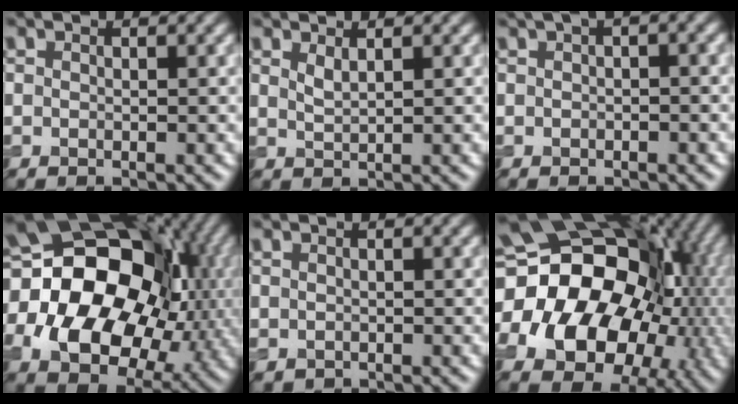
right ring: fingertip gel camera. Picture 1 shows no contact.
{"total": 1.2, "force": [0.9, 0.3, 0.8], "torque": [-0.018, -0.001, 0.019]}
{"total": 2.2, "force": [1.0, 0.7, 1.8], "torque": [-0.025, 0.004, 0.009]}
{"total": 21.3, "force": [0.1, 16.6, 13.3], "torque": [-0.230, -0.013, 0.003]}
{"total": 0.6, "force": [-0.2, 0.6, 0.0], "torque": [0.003, -0.006, -0.003]}
{"total": 23.4, "force": [-0.5, 19.4, 13.1], "torque": [-0.221, 0.001, -0.036]}